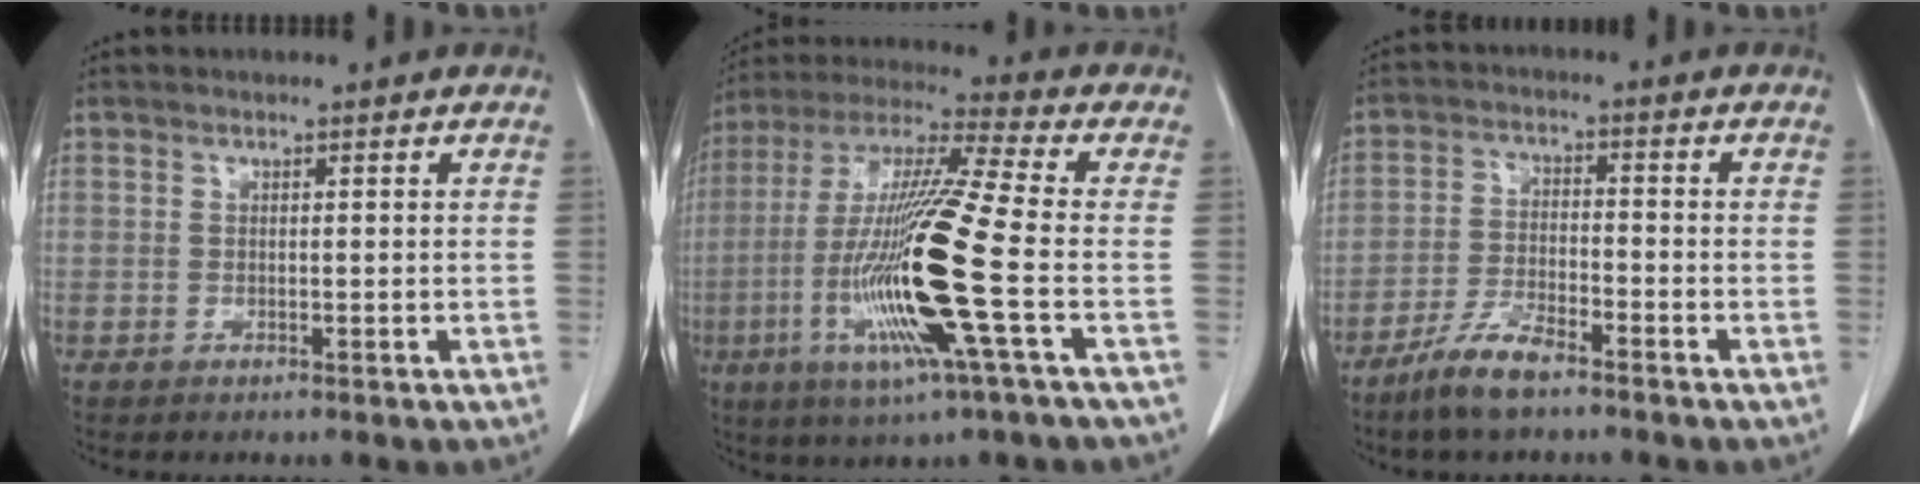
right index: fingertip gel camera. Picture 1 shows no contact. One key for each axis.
{"total": 19.4, "fx": -4.7, "fy": -0.2, "fz": 18.8, "tx": -0.393, "ty": -0.019, "tz": -0.098}
{"total": 6.5, "fx": -5.0, "fy": 1.2, "fz": 4.0, "tx": -0.087, "ty": -0.010, "tz": -0.099}